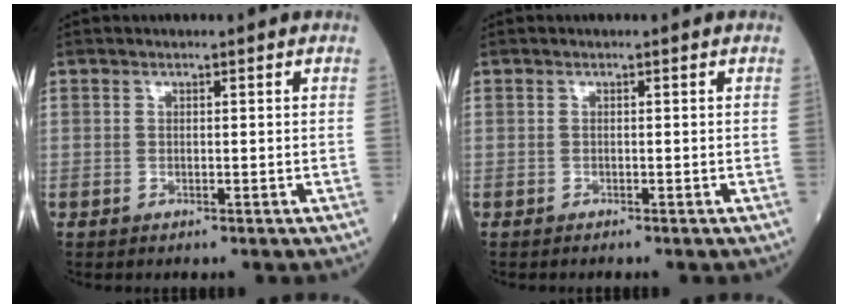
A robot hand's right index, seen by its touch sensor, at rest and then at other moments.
{"total": 0.0}